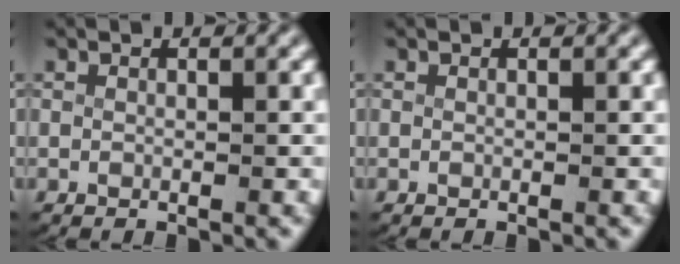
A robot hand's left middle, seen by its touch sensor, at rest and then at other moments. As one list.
[{"total": 0.0}]